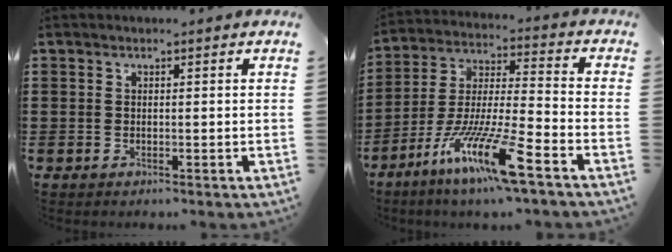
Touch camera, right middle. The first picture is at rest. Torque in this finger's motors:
{"motor_torque": [2.14, 0.00, 0.54, 0.21]}